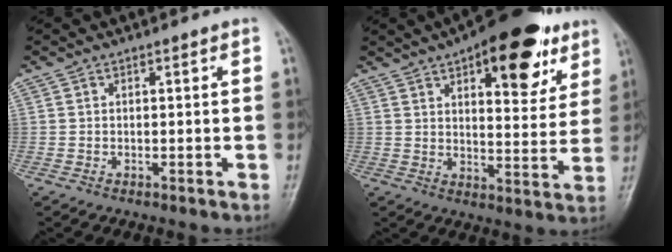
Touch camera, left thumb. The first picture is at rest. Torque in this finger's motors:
{"motor_torque": [0.72, 0.68, 1.47, -1.30, 0.08]}